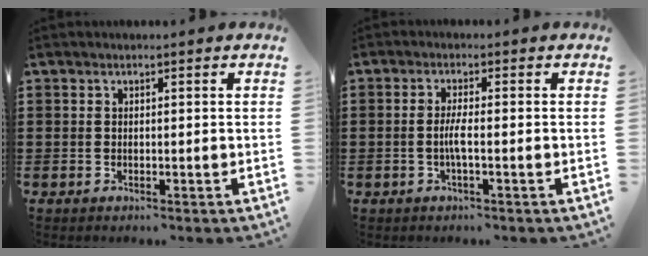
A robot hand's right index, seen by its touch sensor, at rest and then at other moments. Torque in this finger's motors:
{"motor_torque": [2.14, 0.00, 0.28, 0.08]}